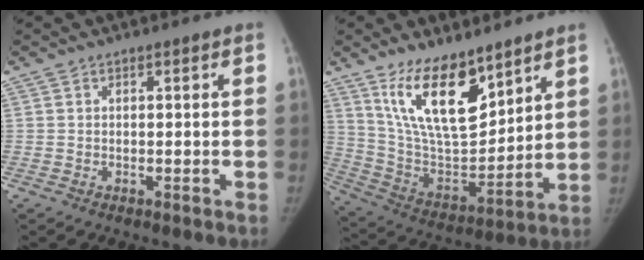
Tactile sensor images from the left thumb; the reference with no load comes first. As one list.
[{"total": 17.7, "force": [11.4, 7.2, 11.5], "torque": [-0.160, -0.073, 0.225]}]